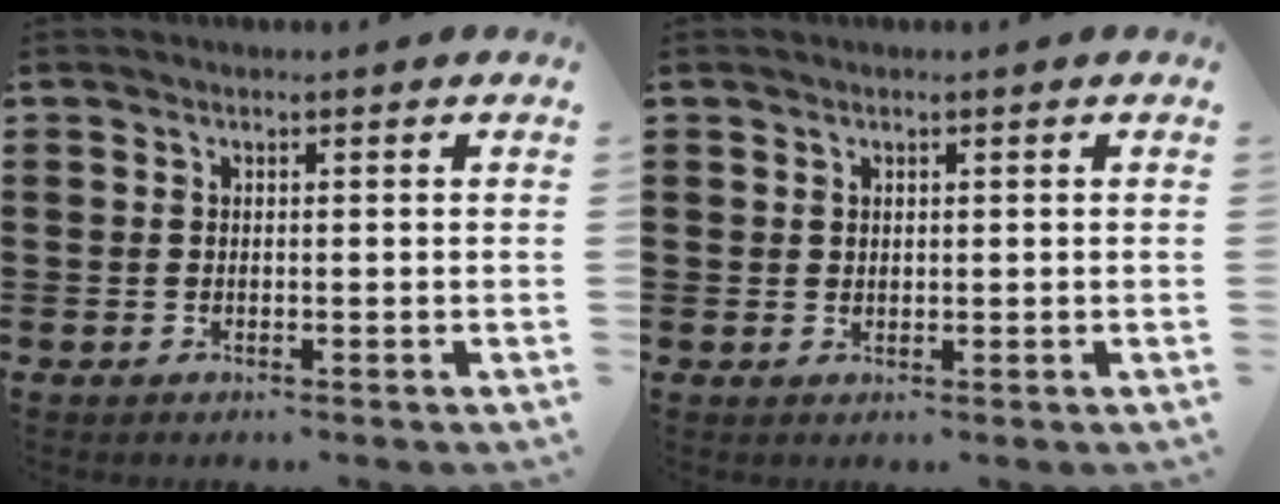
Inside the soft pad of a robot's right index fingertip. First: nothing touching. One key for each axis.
{"total": 0.9, "fx": 0.6, "fy": 0.6, "fz": 0.2, "tx": -0.006, "ty": 0.004, "tz": 0.012}